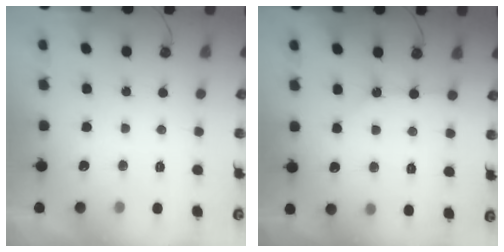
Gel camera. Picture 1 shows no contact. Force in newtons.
{"total": 2.4, "press": 2.4, "slide": 0.2}